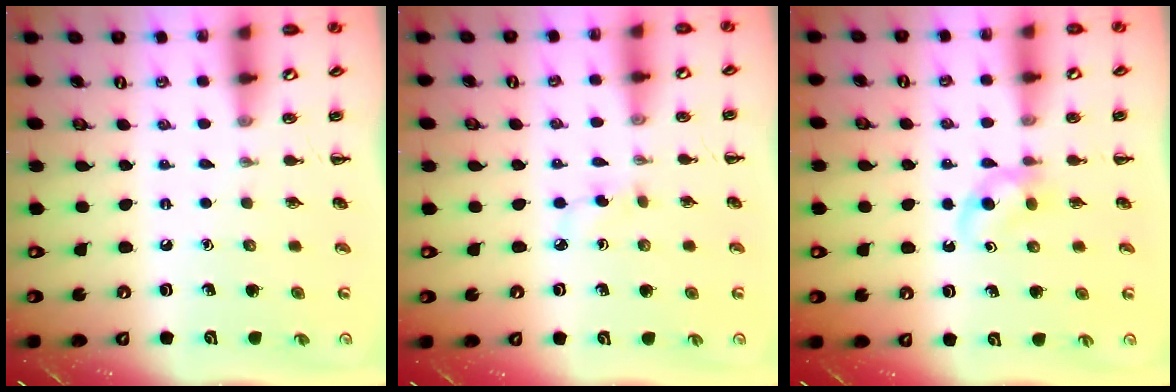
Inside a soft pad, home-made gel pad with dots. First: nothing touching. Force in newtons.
{"total": 2.9, "press": 2.7, "slide": 1.1}
{"total": 3.4, "press": 3.2, "slide": 1.4}